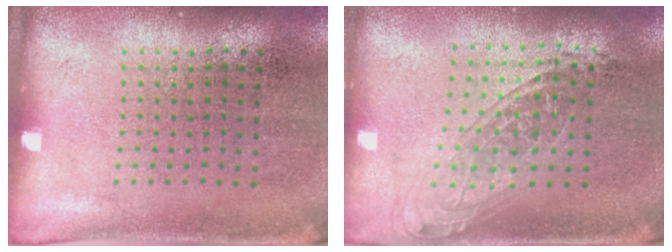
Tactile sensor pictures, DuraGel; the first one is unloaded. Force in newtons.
{"total": 1.6, "press": 1.3, "slide": 0.9}